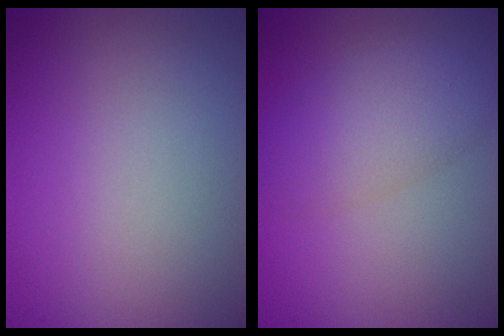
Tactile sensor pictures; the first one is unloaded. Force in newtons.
{"total": 4.0, "press": 4.0, "slide": 0.1}